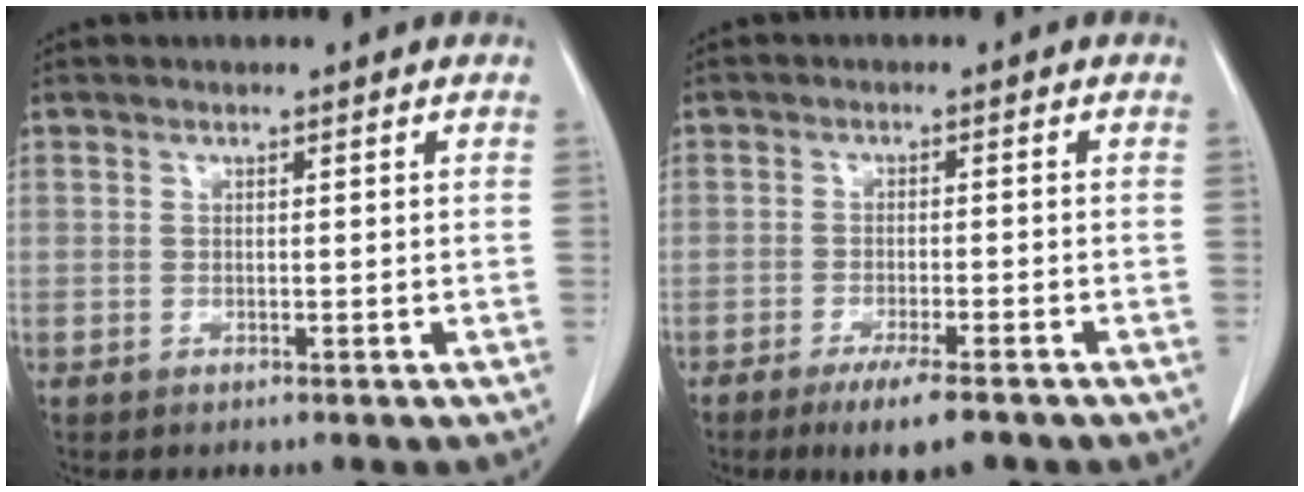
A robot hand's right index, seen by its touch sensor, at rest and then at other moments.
{"total": 6.8, "force": [-4.8, 0.8, 4.7], "torque": [-0.071, -0.015, -0.072]}